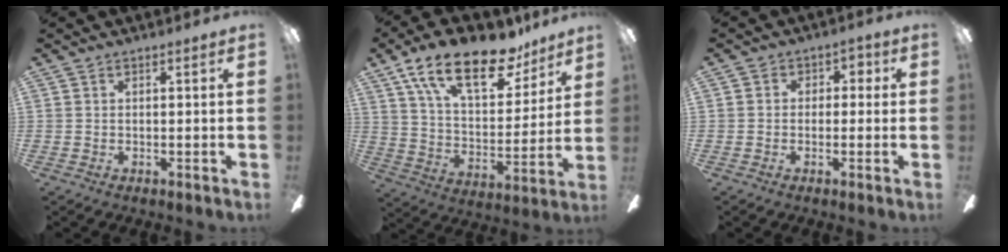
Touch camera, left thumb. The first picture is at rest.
{"total": 22.0, "force": [14.7, 9.2, 13.4], "torque": [-0.216, -0.083, 0.254]}
{"total": 3.0, "force": [-1.0, 2.7, 1.0], "torque": [-0.020, 0.019, -0.019]}